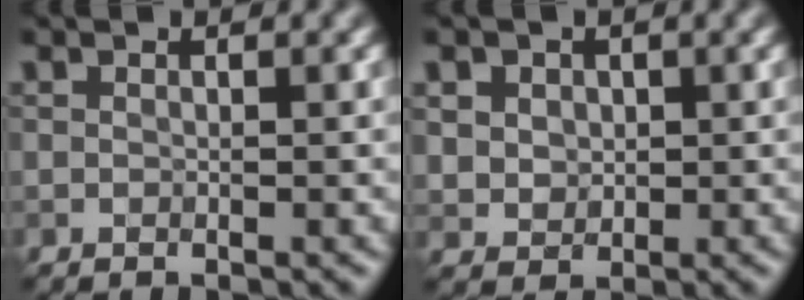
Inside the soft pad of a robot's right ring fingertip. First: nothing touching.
{"total": 3.8, "force": [1.6, 3.0, 1.6], "torque": [-0.046, 0.006, 0.032]}